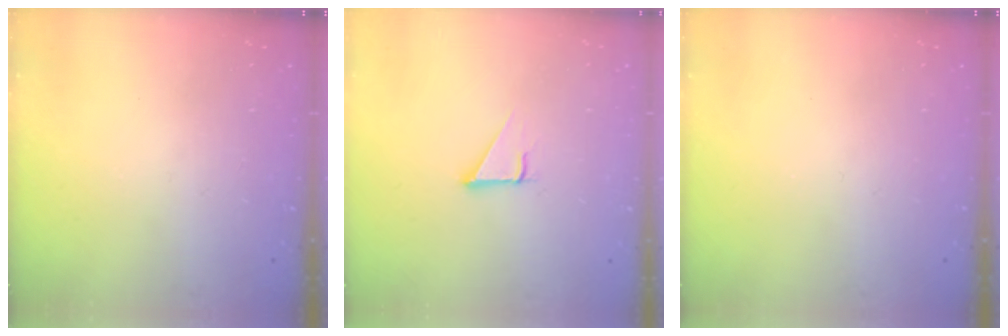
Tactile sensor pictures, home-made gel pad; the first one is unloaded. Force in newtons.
{"total": 2.8, "press": 2.8, "slide": 0.1}
{"total": 0.0}